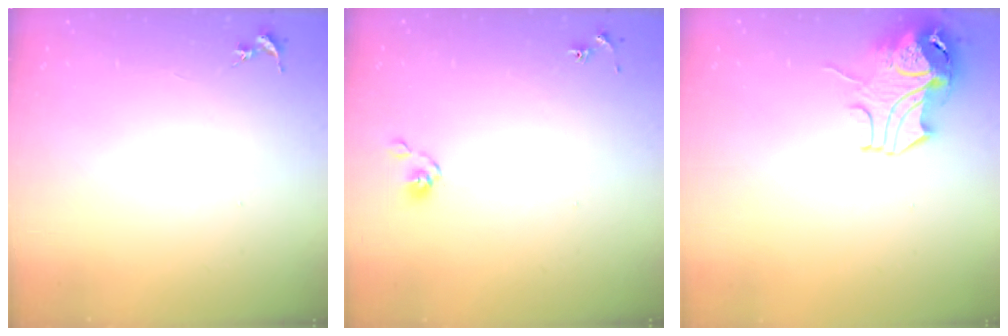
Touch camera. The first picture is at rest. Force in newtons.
{"total": 5.5, "press": 5.4, "slide": 0.5}
{"total": 10.8, "press": 10.7, "slide": 1.3}